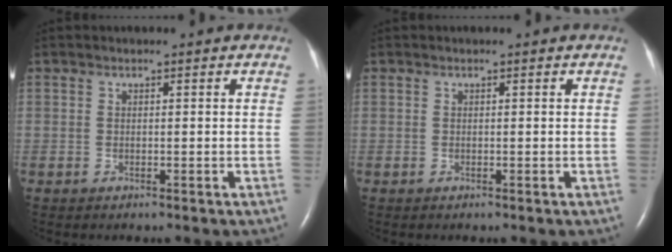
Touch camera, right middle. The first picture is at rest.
{"total": 0.0}